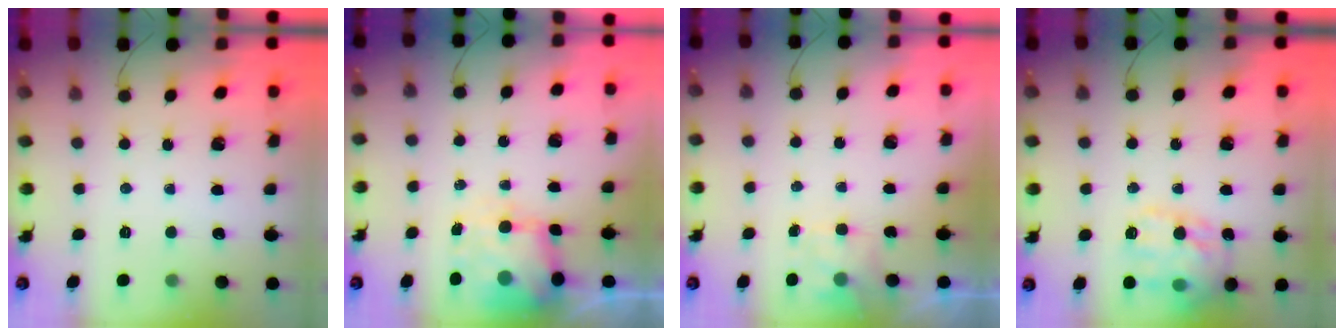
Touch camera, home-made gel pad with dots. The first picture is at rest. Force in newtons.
{"total": 6.7, "press": 6.5, "slide": 1.4}
{"total": 2.5, "press": 2.1, "slide": 1.4}
{"total": 18.1, "press": 18.1, "slide": 1.6}